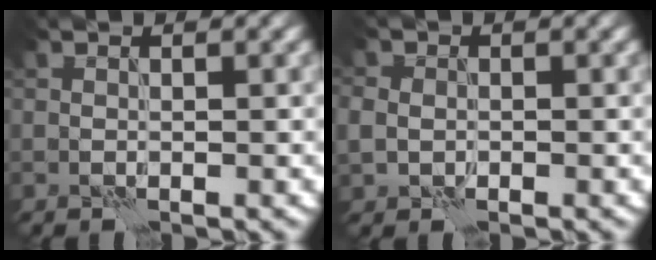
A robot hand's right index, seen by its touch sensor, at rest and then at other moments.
{"total": 2.1, "force": [-0.2, 1.8, 0.9], "torque": [-0.019, 0.000, -0.002]}